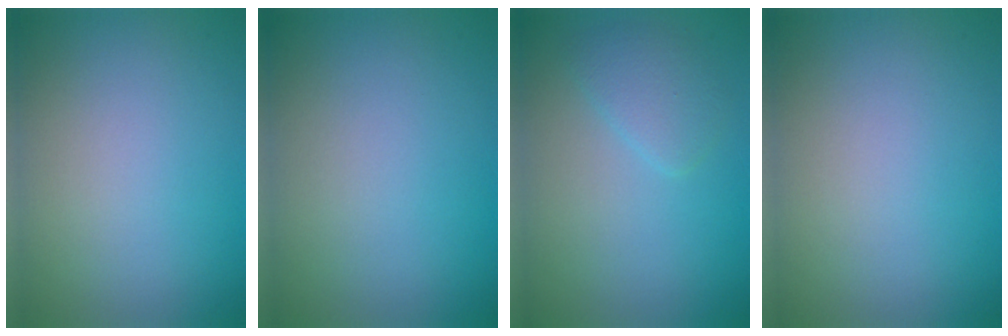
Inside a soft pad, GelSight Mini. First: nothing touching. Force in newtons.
{"total": 0.0}
{"total": 1.8, "press": 1.8, "slide": 0.1}
{"total": 0.0}